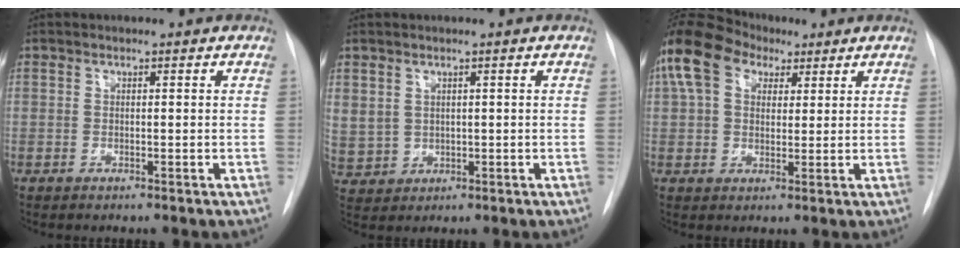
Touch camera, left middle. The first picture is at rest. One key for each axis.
{"total": 10.0, "fx": 1.2, "fy": 9.3, "fz": 3.4, "tx": -0.136, "ty": 0.013, "tz": 0.048}
{"total": 10.9, "fx": 5.6, "fy": 6.7, "fz": 6.4, "tx": -0.146, "ty": 0.045, "tz": 0.100}